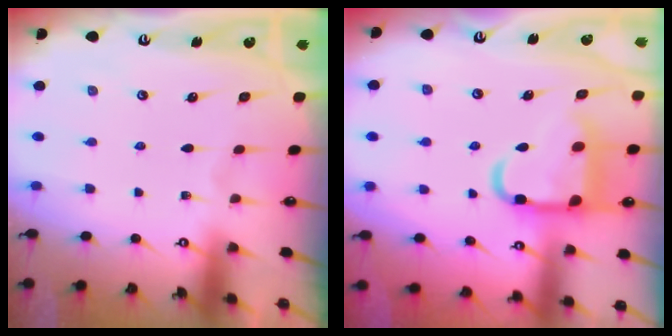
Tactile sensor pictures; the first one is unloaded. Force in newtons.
{"total": 15.0, "press": 14.9, "slide": 1.4}